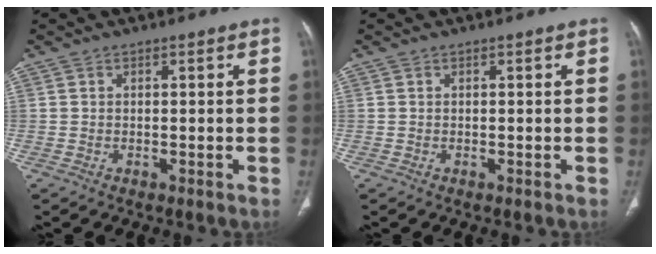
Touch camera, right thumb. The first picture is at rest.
{"total": 0.0}